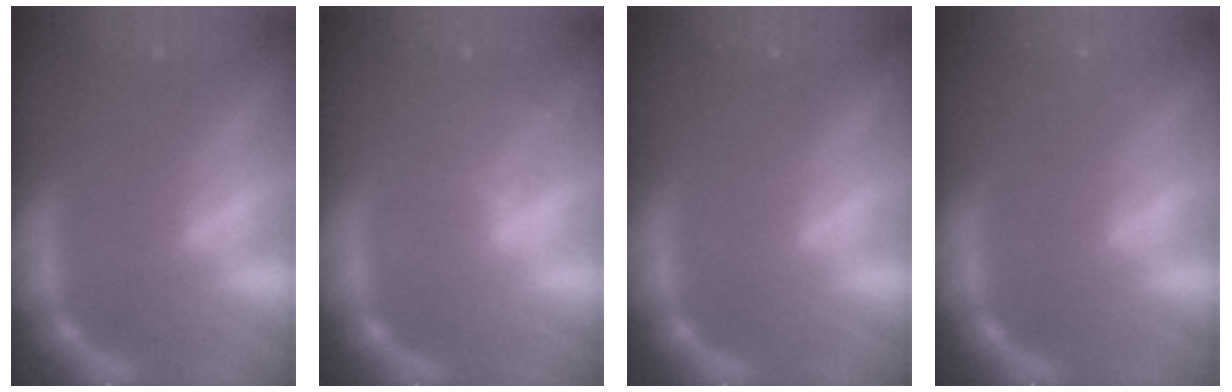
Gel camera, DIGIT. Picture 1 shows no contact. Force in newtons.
{"total": 2.0}
{"total": 0.0}
{"total": 0.9}